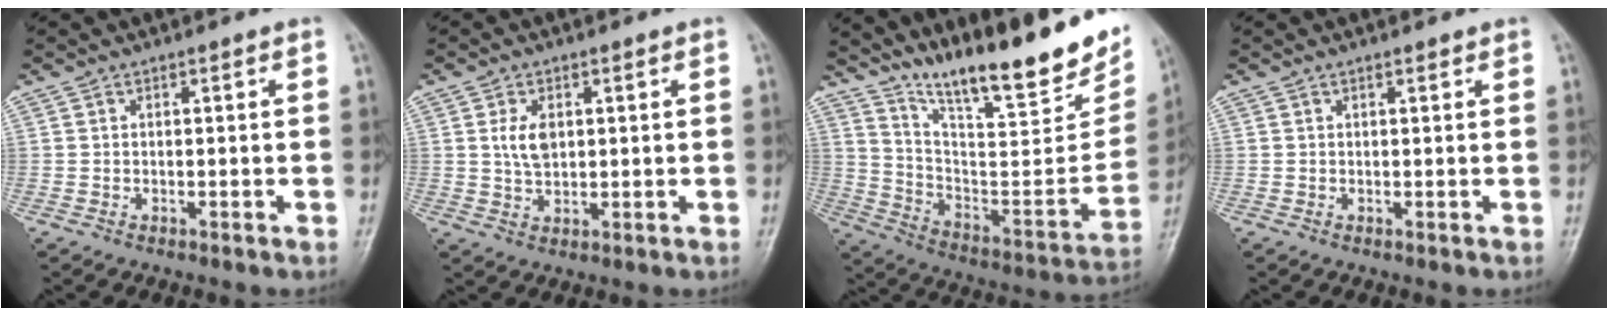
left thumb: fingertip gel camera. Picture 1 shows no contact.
{"total": 4.7, "force": [1.1, 2.9, 3.6], "torque": [-0.059, -0.005, 0.025]}
{"total": 25.6, "force": [18.8, 5.3, 16.5], "torque": [-0.230, -0.088, 0.306]}
{"total": 0.8, "force": [0.6, 0.3, 0.4], "torque": [-0.006, -0.004, 0.008]}